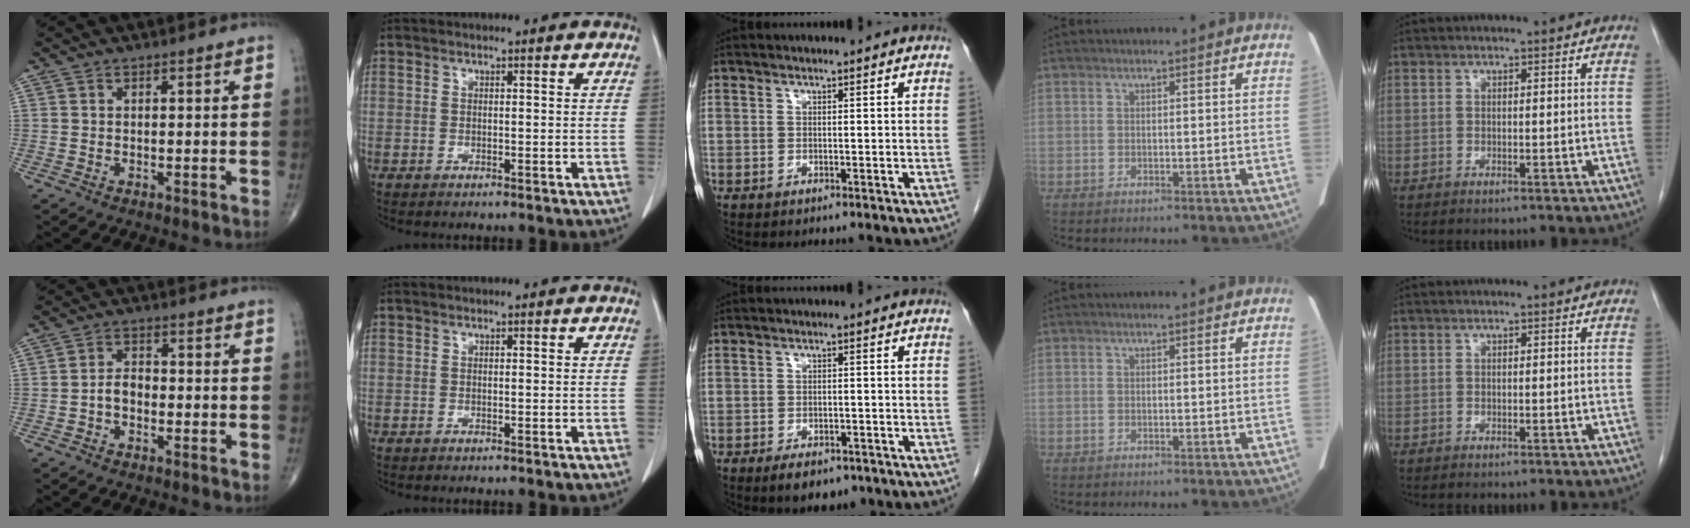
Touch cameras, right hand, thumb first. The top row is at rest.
{"thumb": {"total": 3.3, "force": [-1.2, 2.1, 2.2], "torque": [-0.031, 0.017, -0.028]}, "middle": {"total": 4.9, "force": [-3.4, 2.3, 2.6], "torque": [-0.039, -0.003, -0.046]}}